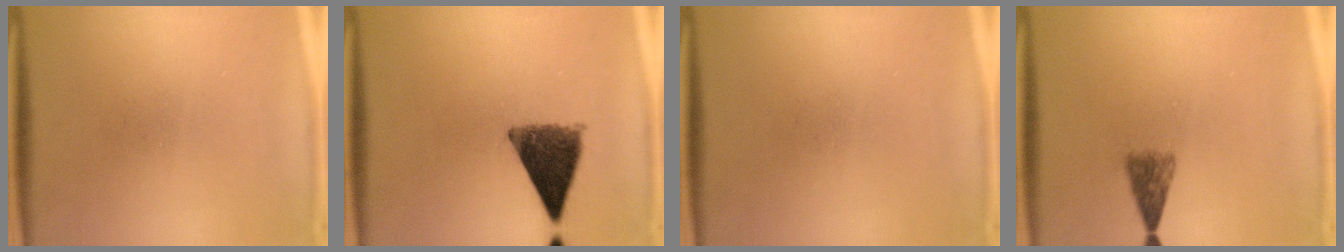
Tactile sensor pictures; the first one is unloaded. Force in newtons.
{"total": 9.6}
{"total": 0.0}
{"total": 2.9}